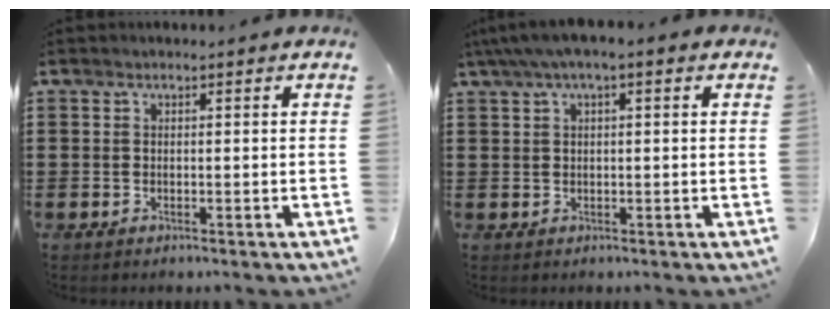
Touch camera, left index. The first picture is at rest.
{"total": 2.5, "force": [0.4, 0.6, 2.4], "torque": [-0.043, 0.004, 0.005]}